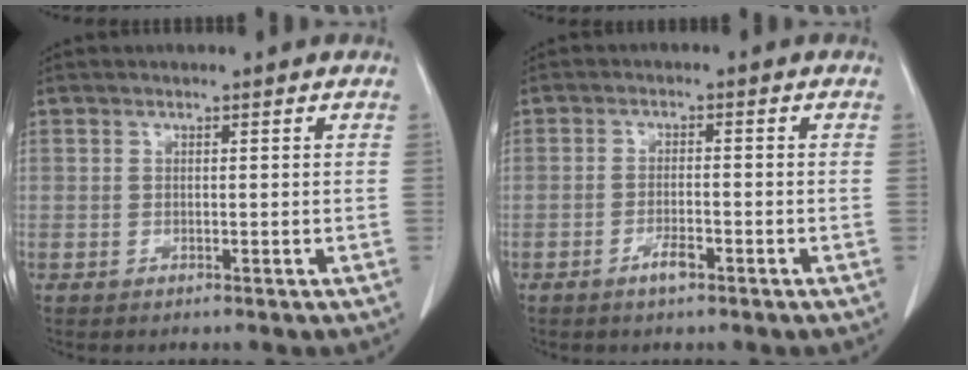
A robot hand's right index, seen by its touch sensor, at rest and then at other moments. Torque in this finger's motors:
{"motor_torque": [0.41, -0.15, 0.18, 0.04]}